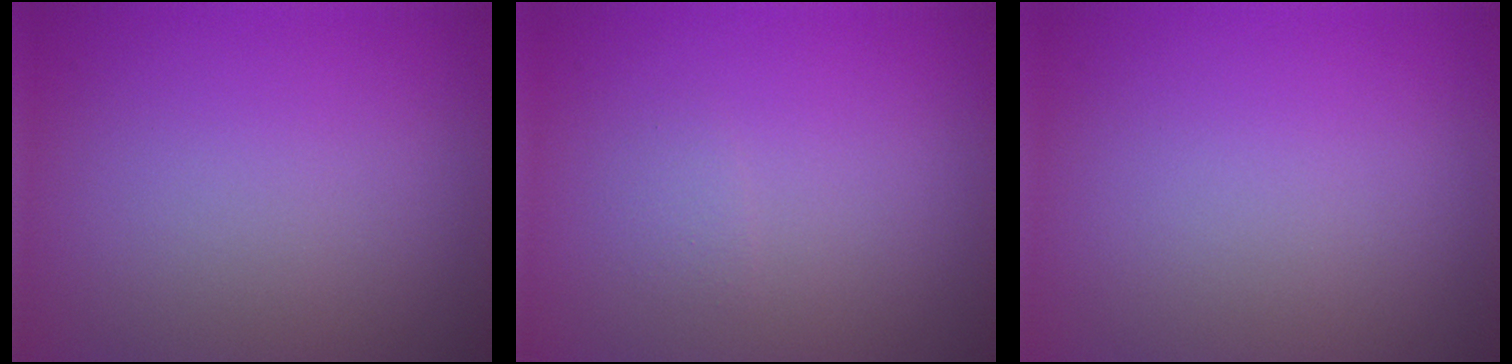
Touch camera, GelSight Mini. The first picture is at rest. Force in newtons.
{"total": 0.7, "press": 0.7, "slide": 0.0}
{"total": 0.0}